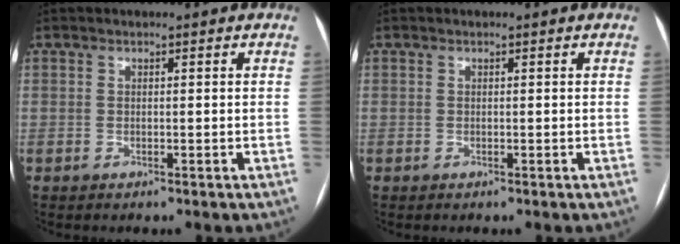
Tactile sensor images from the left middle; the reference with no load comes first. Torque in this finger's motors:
{"motor_torque": [0.00, 0.00, 0.00, 0.00]}